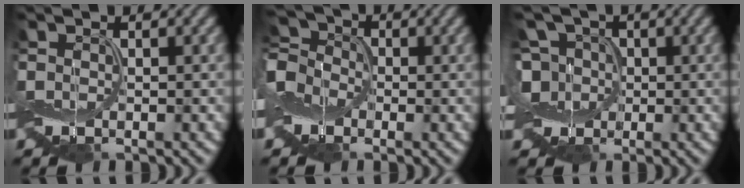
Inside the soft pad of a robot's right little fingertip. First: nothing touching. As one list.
[{"total": 5.3, "force": [-2.1, 4.3, 2.2], "torque": [-0.065, 0.004, -0.055]}, {"total": 7.5, "force": [-0.3, 6.5, 3.8], "torque": [-0.084, 0.026, -0.047]}]